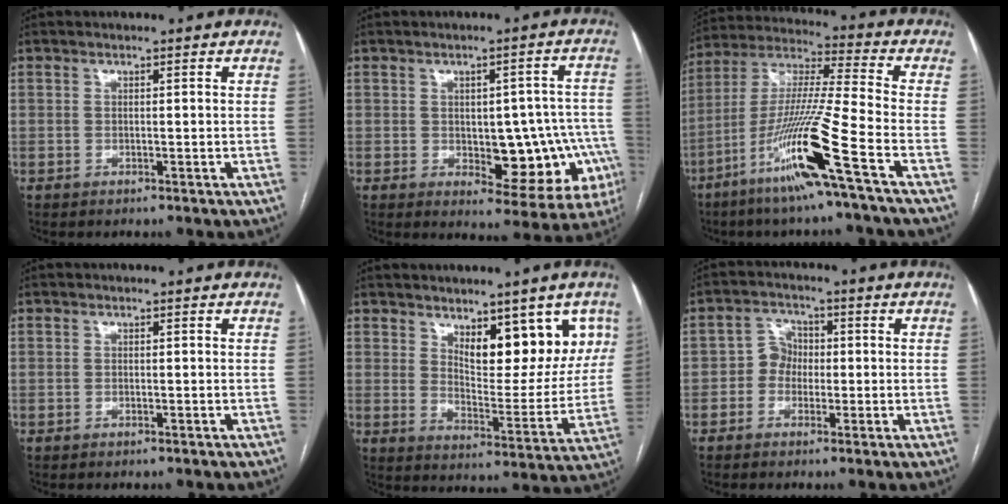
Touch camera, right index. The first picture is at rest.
{"total": 12.6, "force": [-2.3, 5.9, 10.9], "torque": [-0.105, 0.023, -0.014]}
{"total": 16.3, "force": [-8.0, -1.9, 14.0], "torque": [-0.284, -0.027, -0.157]}
{"total": 0.0}
{"total": 11.8, "force": [6.4, 4.8, 8.6], "torque": [-0.101, -0.011, 0.104]}
{"total": 3.5, "force": [-0.6, 3.2, 1.4], "torque": [-0.017, 0.015, -0.016]}